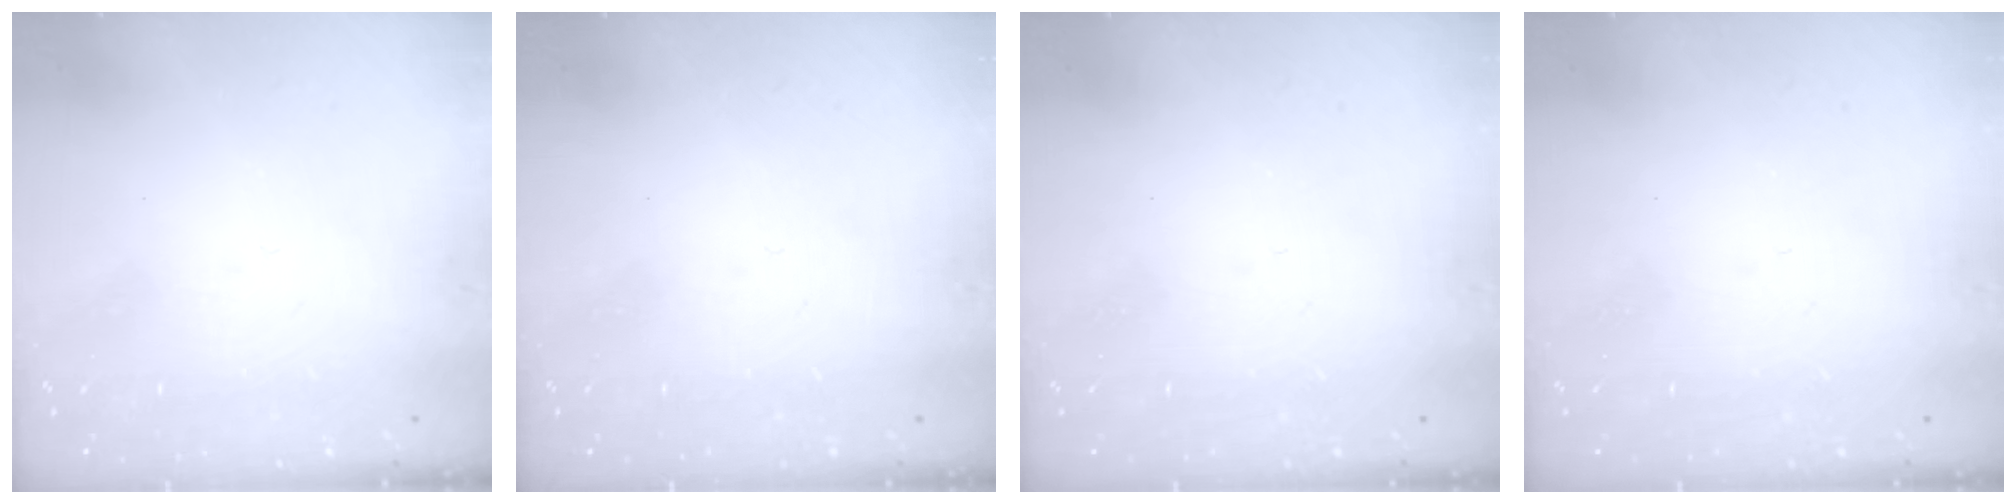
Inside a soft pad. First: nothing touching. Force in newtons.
{"total": 0.0}
{"total": 0.0}
{"total": 0.0}